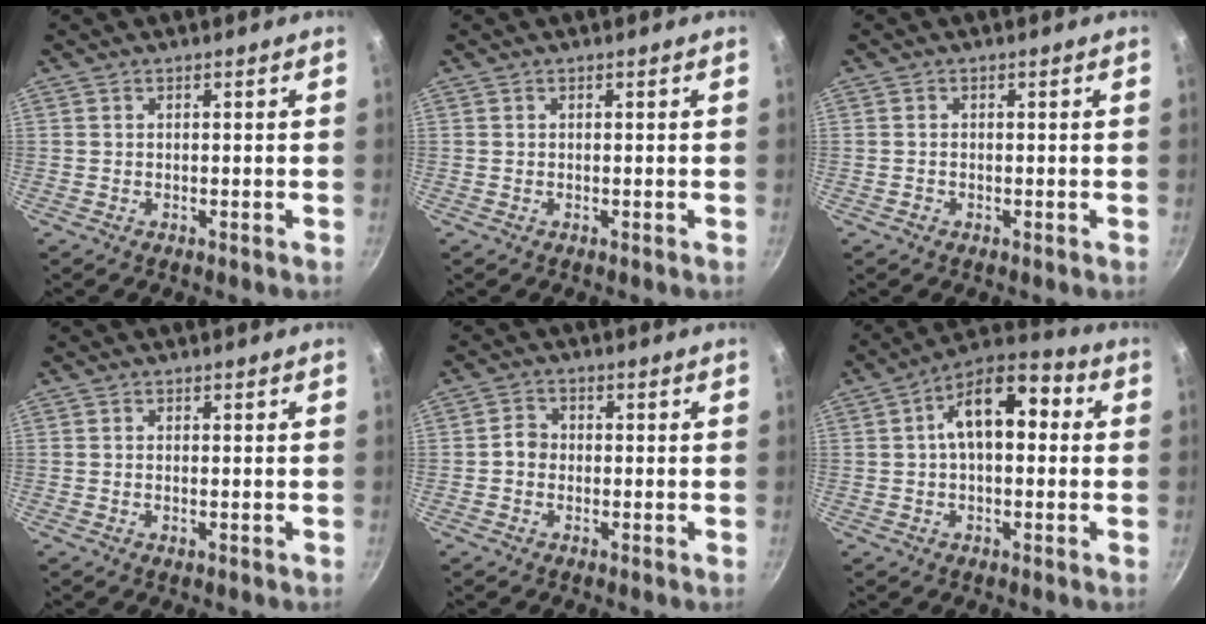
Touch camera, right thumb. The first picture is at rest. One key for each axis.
{"total": 0.0}
{"total": 0.6, "fx": -0.3, "fy": 0.5, "fz": 0.1, "tx": -0.001, "ty": 0.002, "tz": -0.004}
{"total": 0.8, "fx": -0.1, "fy": 0.3, "fz": 0.7, "tx": -0.015, "ty": -0.001, "tz": -0.002}
{"total": 2.7, "fx": -0.5, "fy": 2.4, "fz": 1.3, "tx": -0.011, "ty": 0.014, "tz": -0.014}
{"total": 13.2, "fx": 1.9, "fy": 7.5, "fz": 10.7, "tx": -0.138, "ty": 0.037, "tz": 0.014}